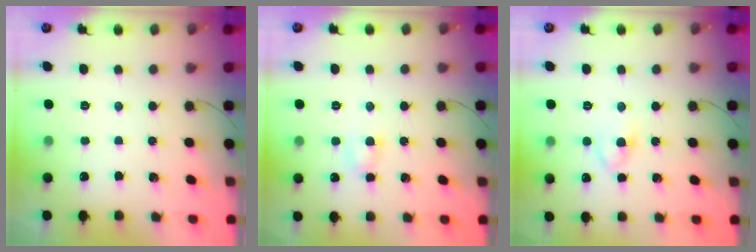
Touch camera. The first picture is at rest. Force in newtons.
{"total": 4.3, "press": 4.1, "slide": 1.3}
{"total": 4.2, "press": 4.0, "slide": 1.3}